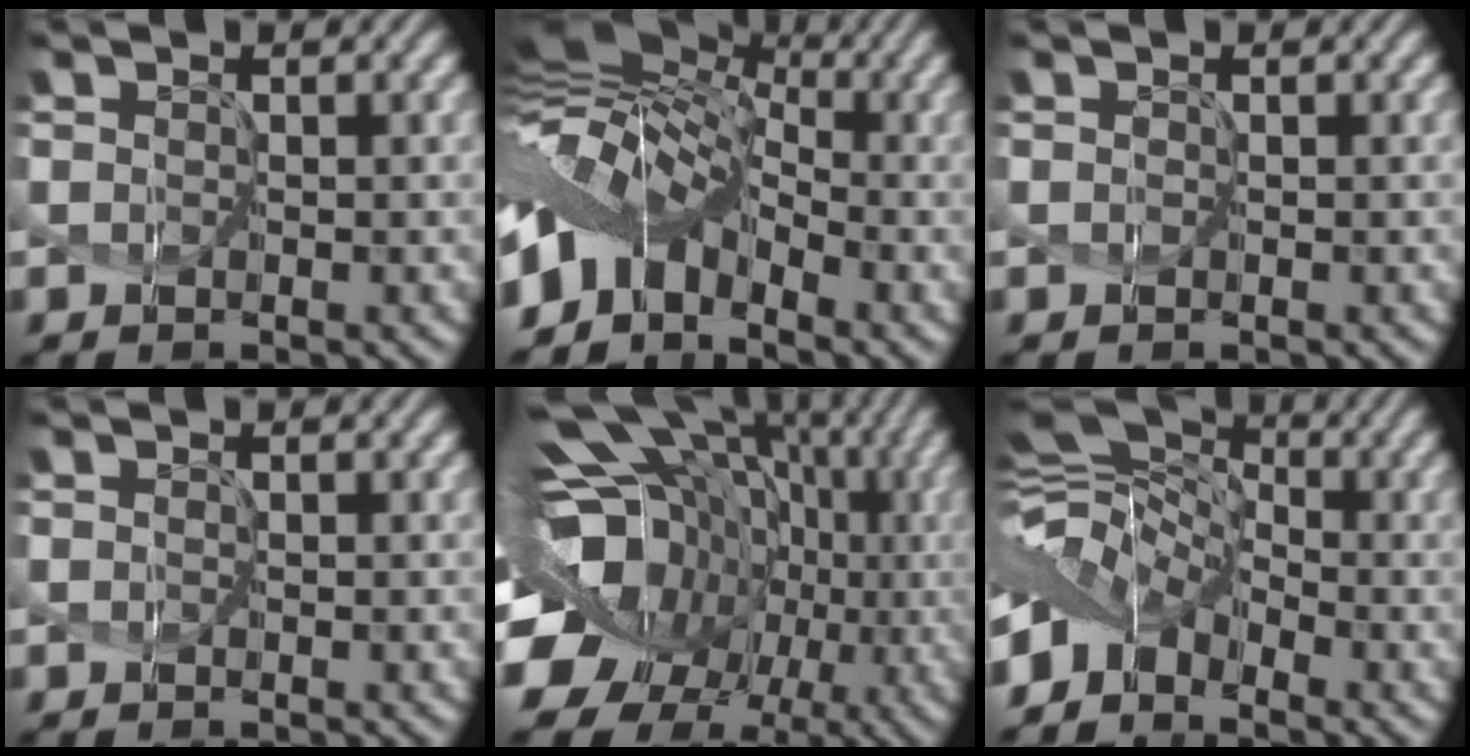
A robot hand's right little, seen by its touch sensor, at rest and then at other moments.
{"total": 7.9, "force": [-1.8, 5.4, 5.5], "torque": [-0.108, 0.009, -0.049]}
{"total": 0.0}
{"total": 0.0}
{"total": 16.0, "force": [-1.7, 12.6, 9.7], "torque": [-0.184, -0.007, -0.018]}
{"total": 5.4, "force": [-2.3, 3.6, 3.2], "torque": [-0.064, 0.005, -0.060]}